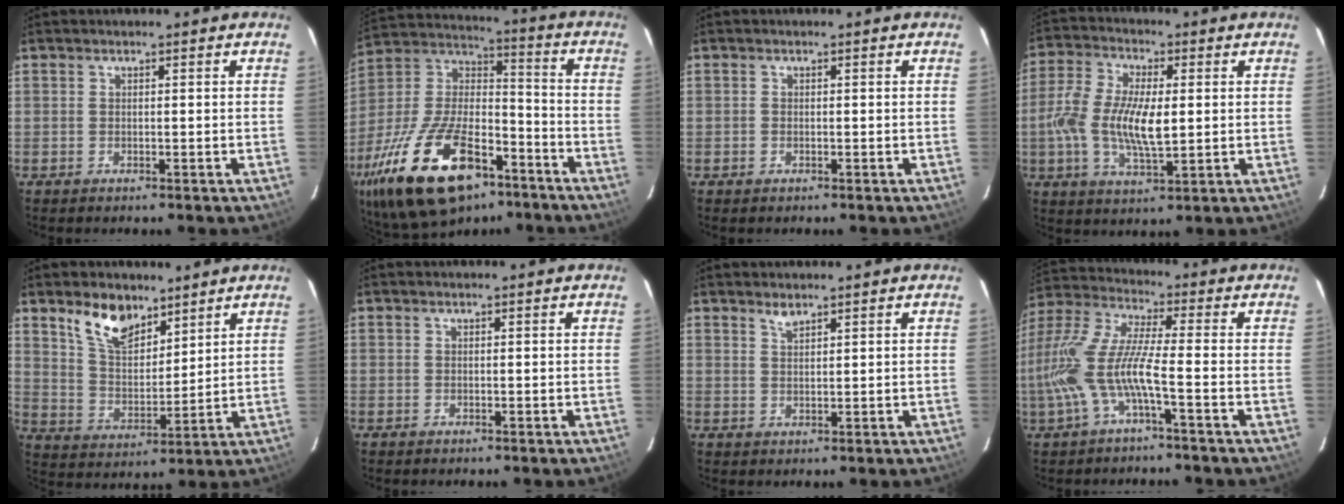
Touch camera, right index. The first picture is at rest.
{"total": 28.1, "force": [-16.0, 13.1, 19.0], "torque": [-0.385, -0.011, -0.266]}
{"total": 0.6, "force": [-0.4, 0.5, 0.1], "torque": [-0.002, 0.001, -0.008]}
{"total": 11.5, "force": [-0.5, 4.5, 10.5], "torque": [-0.220, 0.002, -0.015]}
{"total": 10.2, "force": [7.1, 4.9, 5.4], "torque": [-0.094, 0.008, 0.138]}
{"total": 0.0}
{"total": 1.7, "force": [1.5, 0.4, 0.8], "torque": [-0.012, 0.001, 0.028]}
{"total": 13.6, "force": [-4.5, 1.8, 12.7], "torque": [-0.264, -0.008, -0.091]}